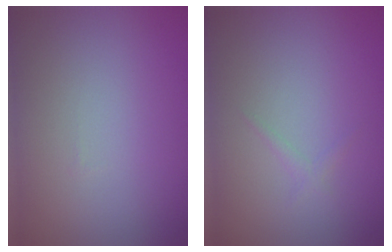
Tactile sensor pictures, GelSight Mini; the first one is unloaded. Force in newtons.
{"total": 0.7, "press": 0.7, "slide": 0.0}